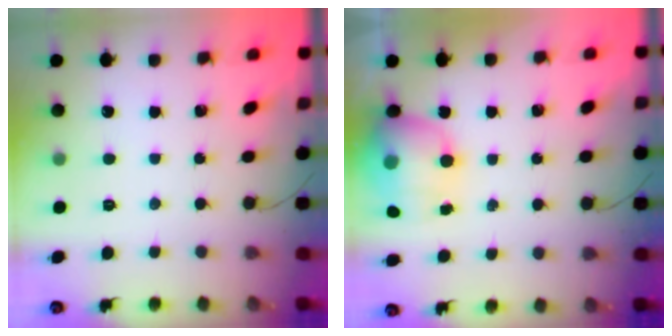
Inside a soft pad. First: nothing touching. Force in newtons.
{"total": 13.7, "press": 13.3, "slide": 3.3}